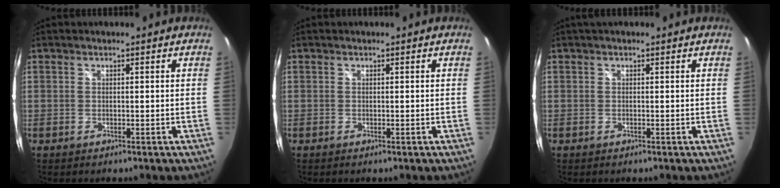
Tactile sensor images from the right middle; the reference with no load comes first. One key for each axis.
{"total": 0.0}
{"total": 1.4, "fx": 0.8, "fy": 0.6, "fz": 0.9, "tx": -0.017, "ty": 0.006, "tz": 0.008}